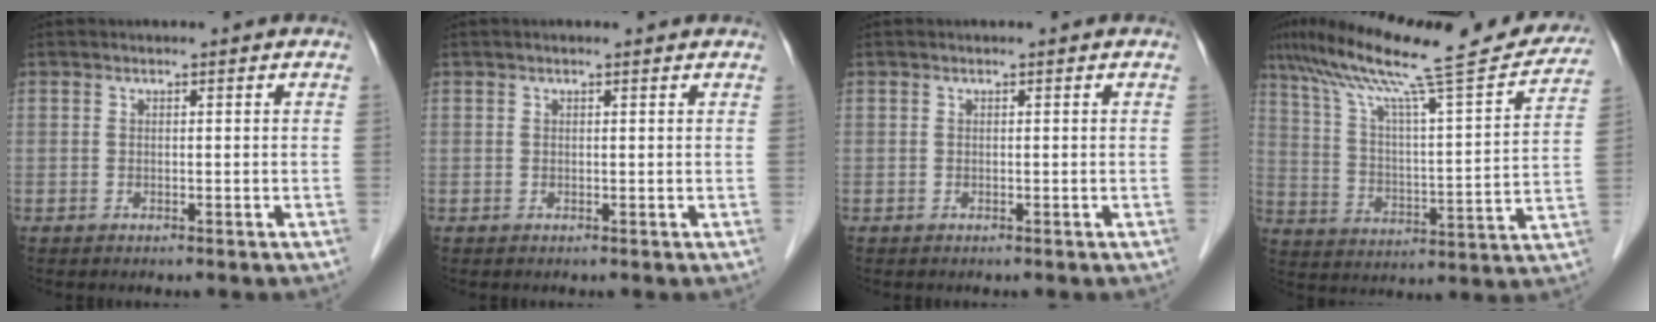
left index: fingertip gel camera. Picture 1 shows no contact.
{"total": 1.9, "force": [1.7, 0.2, 0.9], "torque": [-0.014, 0.019, 0.020]}
{"total": 0.0}
{"total": 25.5, "force": [21.4, 2.2, 13.7], "torque": [-0.228, 0.004, 0.308]}